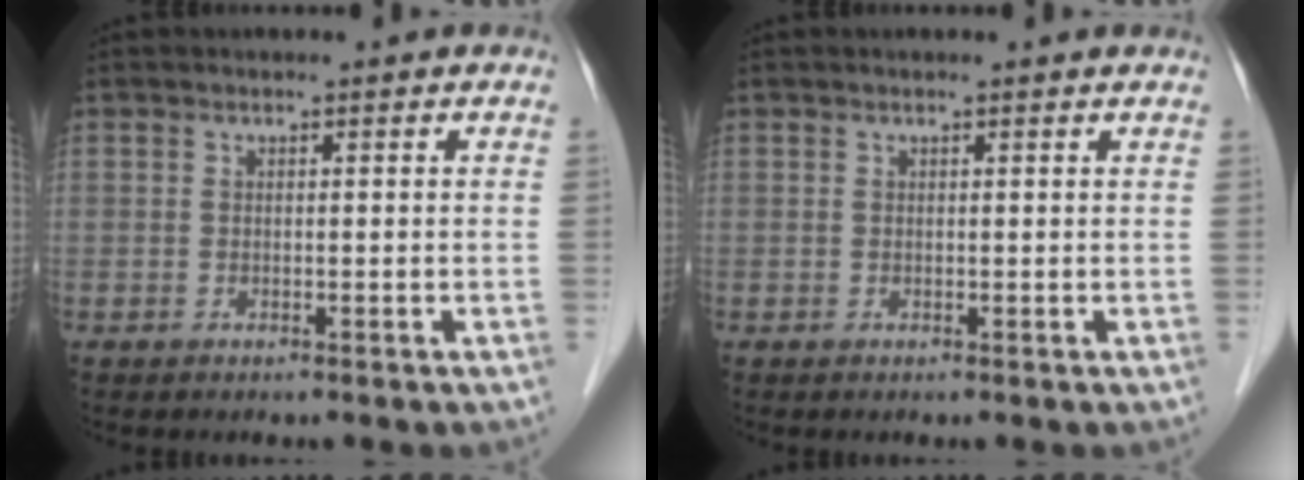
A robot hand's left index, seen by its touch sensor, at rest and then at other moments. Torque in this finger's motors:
{"motor_torque": [0.69, -1.22, 0.03, -0.01]}